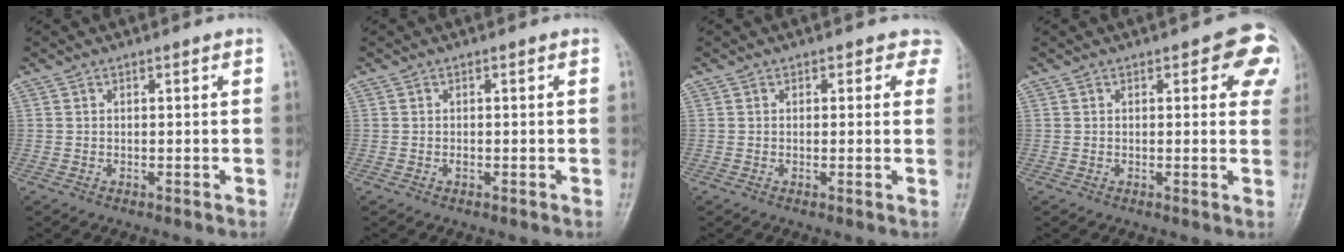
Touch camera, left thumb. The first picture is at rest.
{"total": 0.6, "force": [-0.1, 0.4, 0.5], "torque": [-0.004, 0.001, -0.005]}
{"total": 3.1, "force": [1.9, 2.2, 0.9], "torque": [0.028, -0.006, 0.003]}
{"total": 7.4, "force": [3.1, 3.7, 5.6], "torque": [-0.014, -0.003, 0.023]}